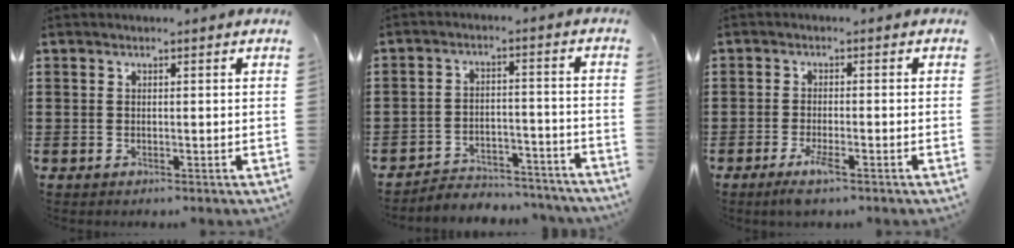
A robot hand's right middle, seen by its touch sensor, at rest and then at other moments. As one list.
[{"total": 4.7, "force": [-4.6, 0.8, 0.3], "torque": [-0.008, 0.011, -0.098]}, {"total": 3.2, "force": [-1.8, 0.4, 2.6], "torque": [-0.055, -0.007, -0.035]}]